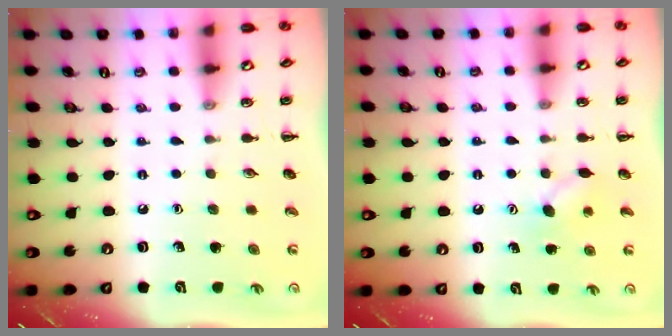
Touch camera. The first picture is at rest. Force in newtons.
{"total": 5.8, "press": 5.7, "slide": 1.2}